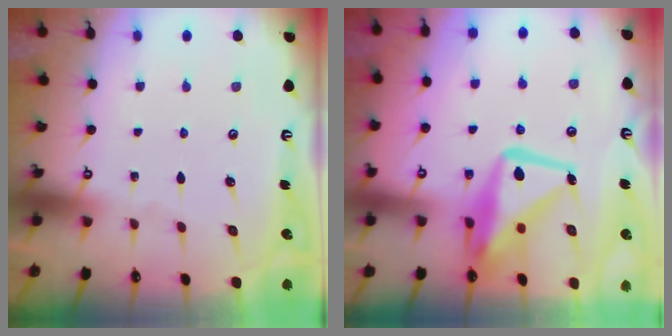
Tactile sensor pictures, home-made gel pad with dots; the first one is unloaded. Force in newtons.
{"total": 15.9, "press": 15.8, "slide": 1.5}